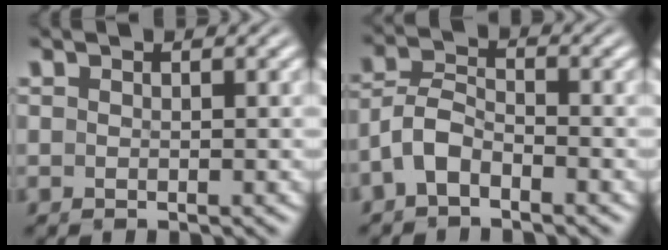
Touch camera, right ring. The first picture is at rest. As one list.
[{"total": 5.6, "force": [-2.1, 4.6, 2.3], "torque": [-0.064, -0.017, -0.038]}]